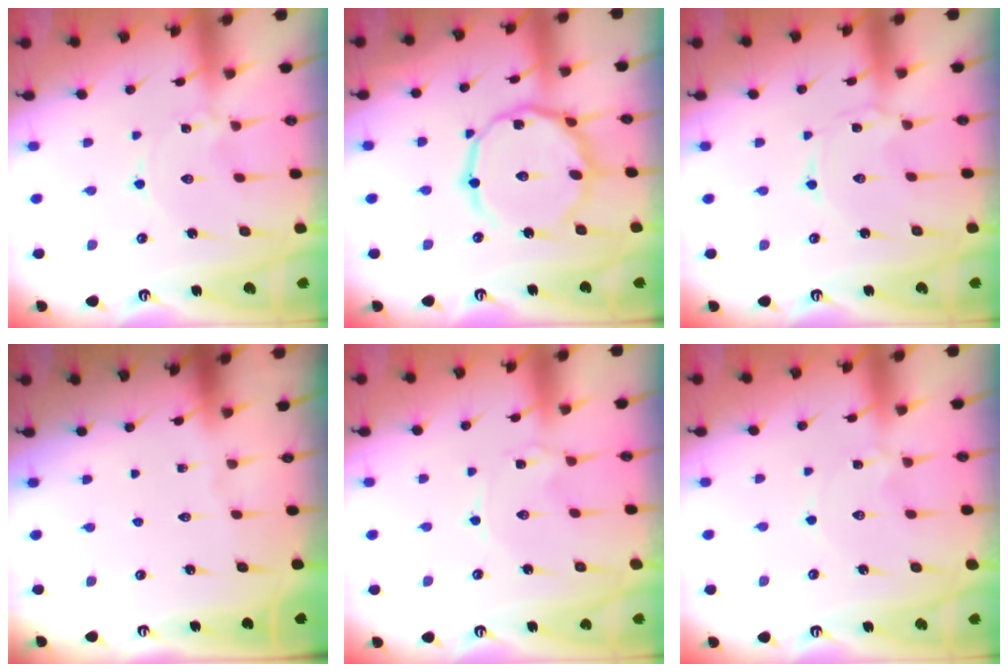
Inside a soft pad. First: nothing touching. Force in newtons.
{"total": 16.2, "press": 16.2, "slide": 1.2}
{"total": 0.5, "press": 0.4, "slide": 0.2}
{"total": 0.0}
{"total": 0.6, "press": 0.6, "slide": 0.1}
{"total": 1.6, "press": 1.5, "slide": 0.2}